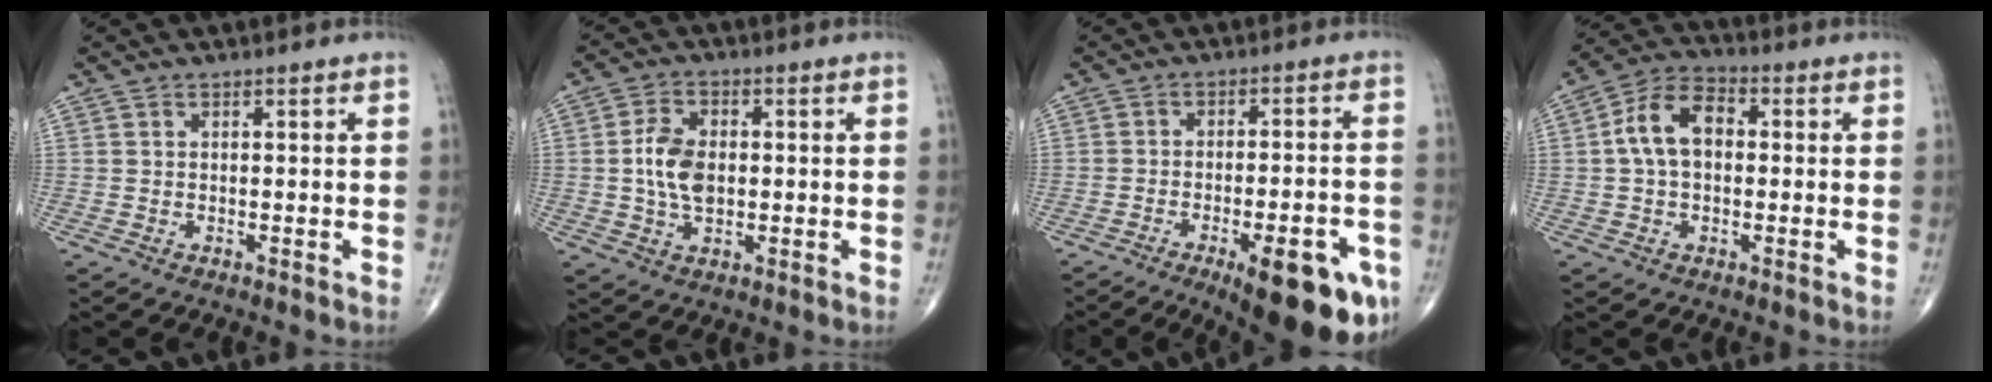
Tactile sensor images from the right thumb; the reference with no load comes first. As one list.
[{"total": 7.6, "force": [0.0, 4.8, 5.9], "torque": [-0.107, 0.004, 0.000]}, {"total": 18.5, "force": [-9.2, 6.0, 14.9], "torque": [-0.142, 0.033, -0.117]}, {"total": 9.4, "force": [0.7, 6.1, 7.1], "torque": [-0.127, 0.029, 0.005]}]